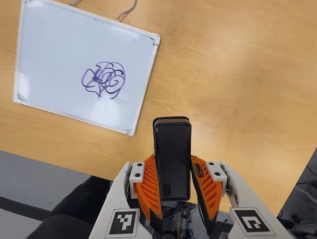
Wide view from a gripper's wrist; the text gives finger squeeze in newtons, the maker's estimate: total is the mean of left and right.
{"total": 4.6, "left": 3.5, "right": 5.7}